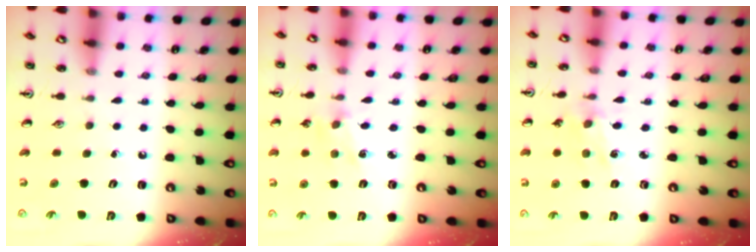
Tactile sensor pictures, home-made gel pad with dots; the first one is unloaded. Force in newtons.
{"total": 1.8, "press": 1.7, "slide": 0.3}
{"total": 1.7, "press": 1.6, "slide": 0.3}